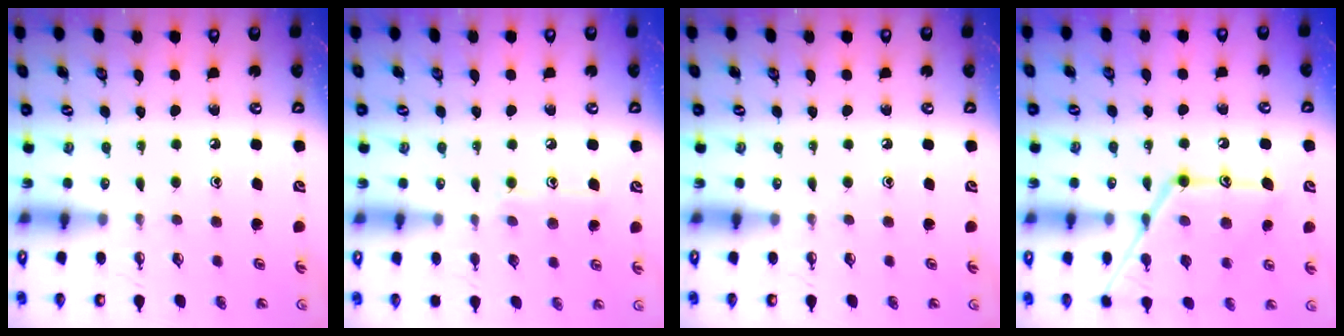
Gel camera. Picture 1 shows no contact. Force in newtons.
{"total": 8.1, "press": 8.0, "slide": 0.5}
{"total": 0.0}
{"total": 17.9, "press": 17.8, "slide": 1.4}